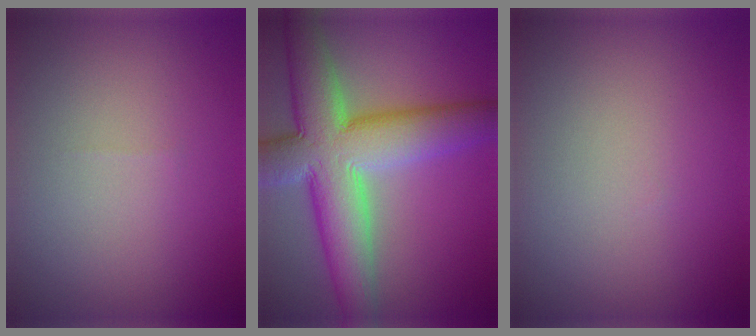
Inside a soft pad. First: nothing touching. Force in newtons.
{"total": 11.5, "press": 11.4, "slide": 1.1}
{"total": 0.0}